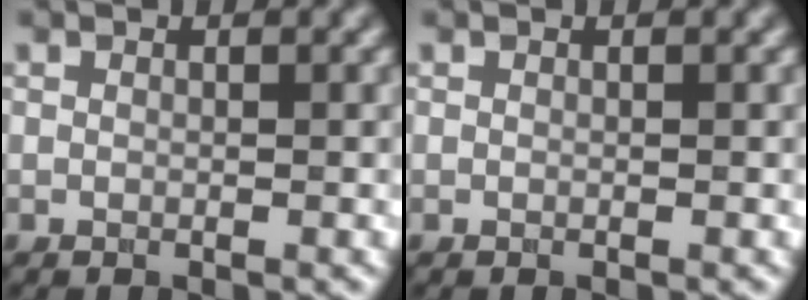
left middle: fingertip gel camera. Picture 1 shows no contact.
{"total": 0.0}